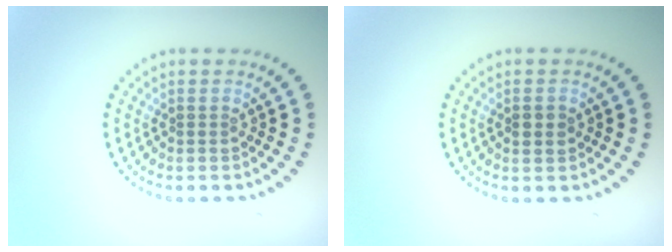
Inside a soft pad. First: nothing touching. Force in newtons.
{"total": 1.4, "press": 1.4, "slide": 0.2}